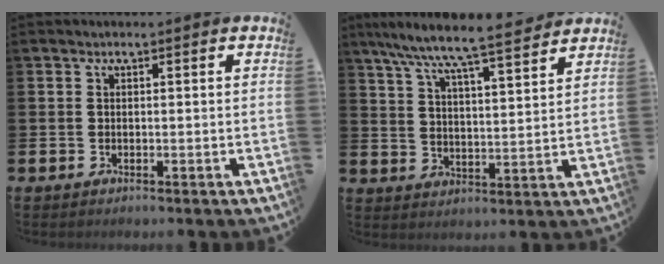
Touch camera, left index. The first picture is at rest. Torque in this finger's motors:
{"motor_torque": [1.06, -1.08, 1.05, 0.21]}